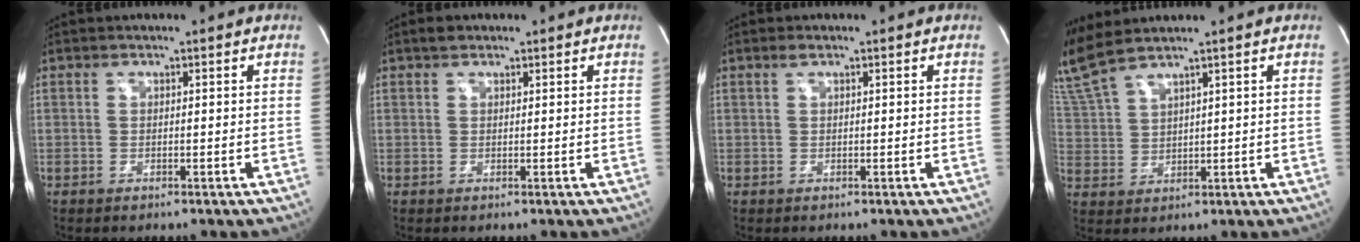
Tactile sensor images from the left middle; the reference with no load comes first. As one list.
[{"total": 1.4, "force": [1.1, 0.7, 0.5], "torque": [-0.014, 0.009, 0.016]}, {"total": 0.8, "force": [0.5, 0.2, 0.5], "torque": [-0.010, 0.004, 0.010]}, {"total": 7.3, "force": [6.5, -0.7, 3.2], "torque": [-0.089, 0.010, 0.147]}]